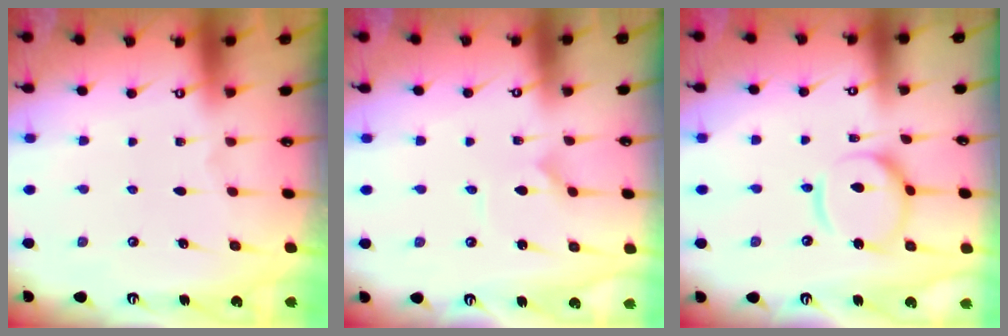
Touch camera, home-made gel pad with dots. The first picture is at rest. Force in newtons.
{"total": 1.4, "press": 1.4, "slide": 0.2}
{"total": 11.8, "press": 11.7, "slide": 1.2}